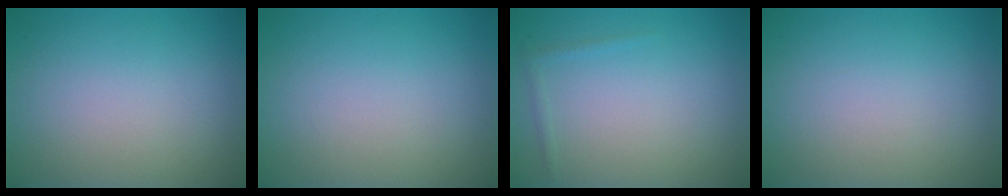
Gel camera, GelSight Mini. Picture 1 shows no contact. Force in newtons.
{"total": 0.0}
{"total": 0.6, "press": 0.6, "slide": 0.1}
{"total": 0.0}